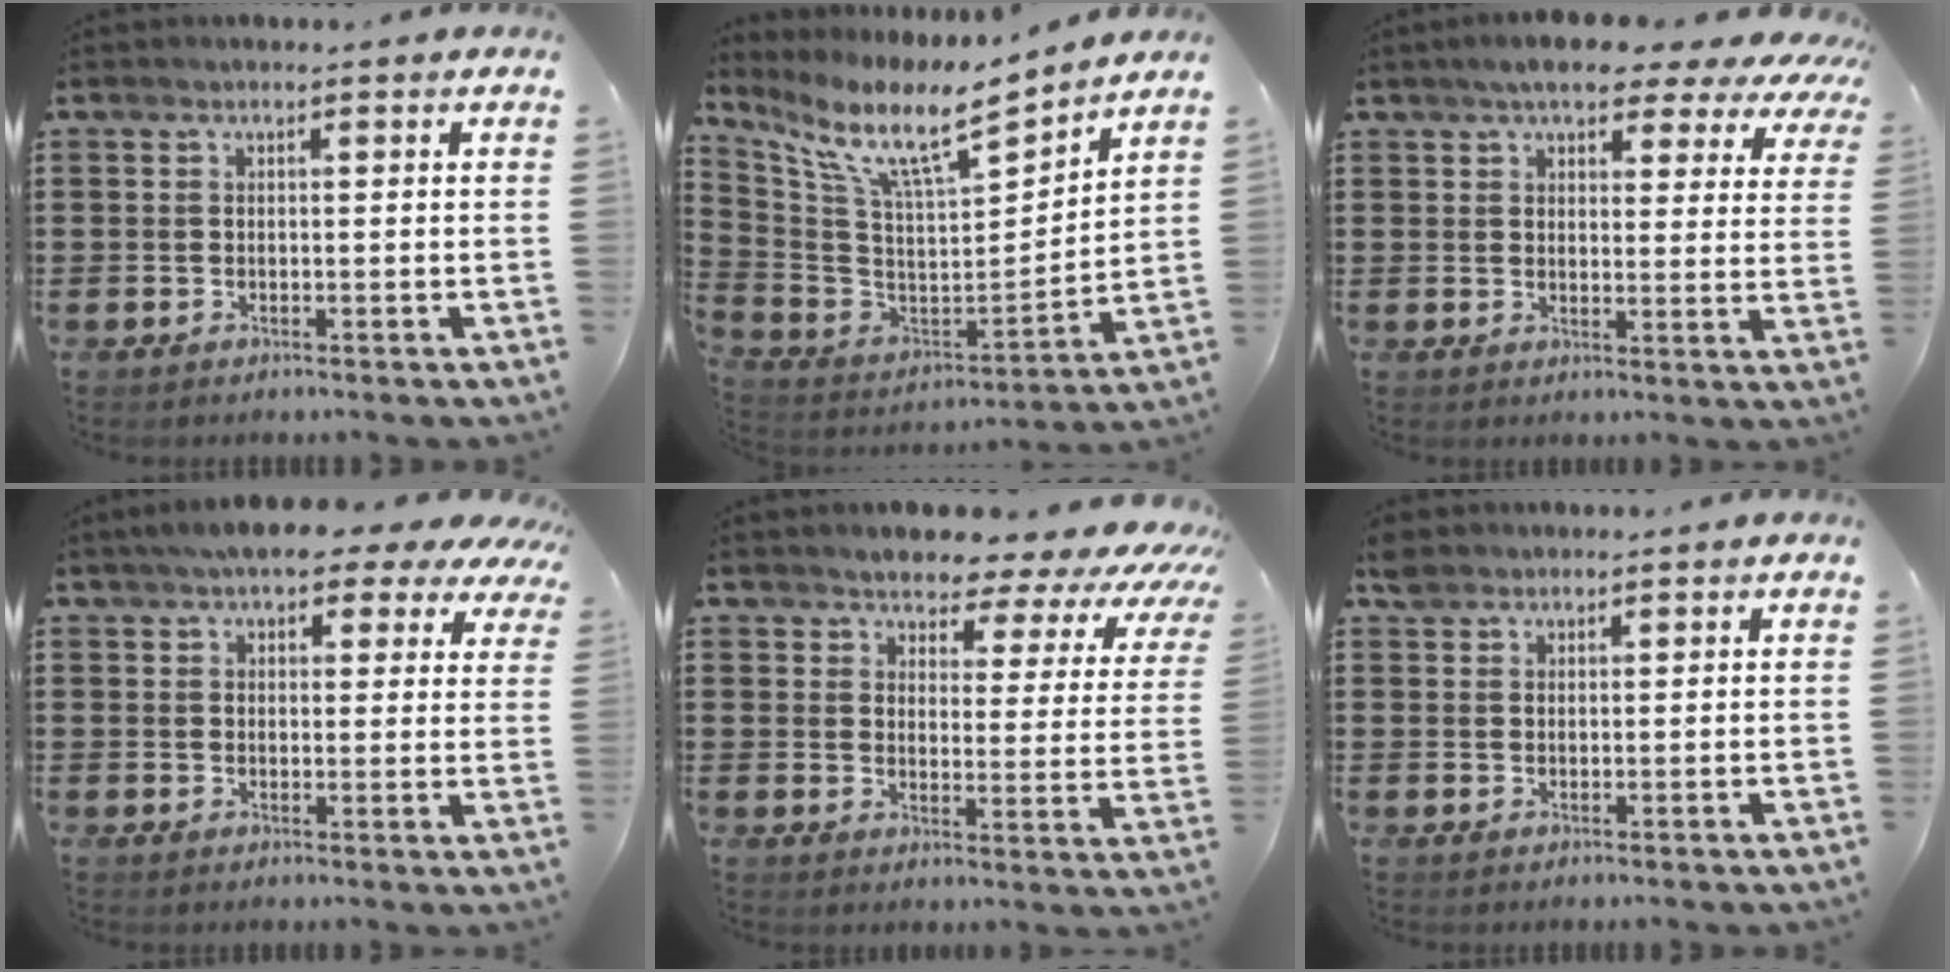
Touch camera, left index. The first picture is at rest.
{"total": 10.2, "force": [7.7, 1.5, 6.6], "torque": [-0.158, -0.052, 0.125]}
{"total": 6.4, "force": [5.4, 2.0, 2.8], "torque": [-0.061, -0.016, 0.092]}
{"total": 6.2, "force": [5.0, 2.1, 3.0], "torque": [-0.061, -0.008, 0.086]}
{"total": 4.3, "force": [4.1, 1.2, 0.9], "torque": [-0.035, -0.034, 0.064]}
{"total": 2.3, "force": [1.9, 1.2, 0.5], "torque": [-0.016, 0.005, 0.038]}